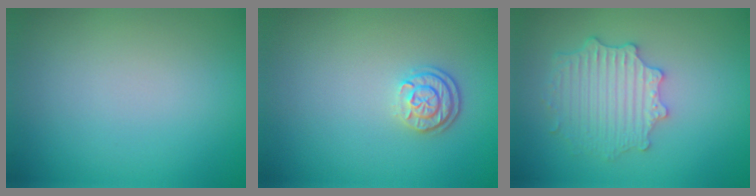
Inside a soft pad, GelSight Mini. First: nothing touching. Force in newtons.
{"total": 2.5, "press": 2.0, "slide": 1.5}
{"total": 4.5, "press": 3.7, "slide": 2.5}